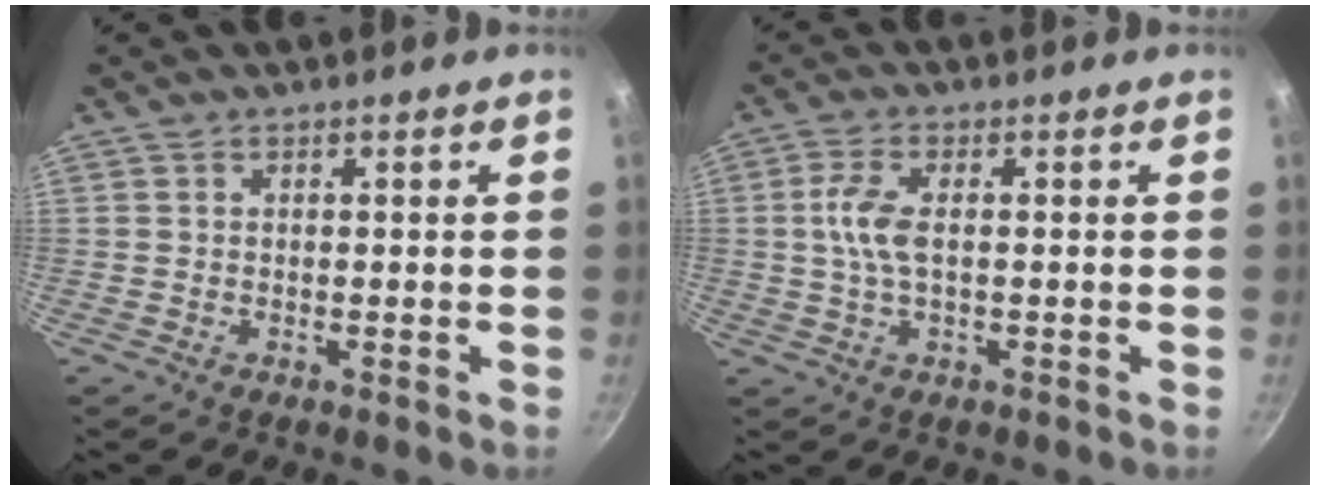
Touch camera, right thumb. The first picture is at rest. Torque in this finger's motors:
{"motor_torque": [1.09, 0.90, 0.73, -0.43, 0.20]}